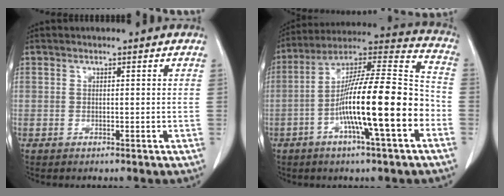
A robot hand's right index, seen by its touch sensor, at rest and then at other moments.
{"total": 19.2, "force": [-5.6, 1.7, 18.2], "torque": [-0.312, 0.007, -0.096]}